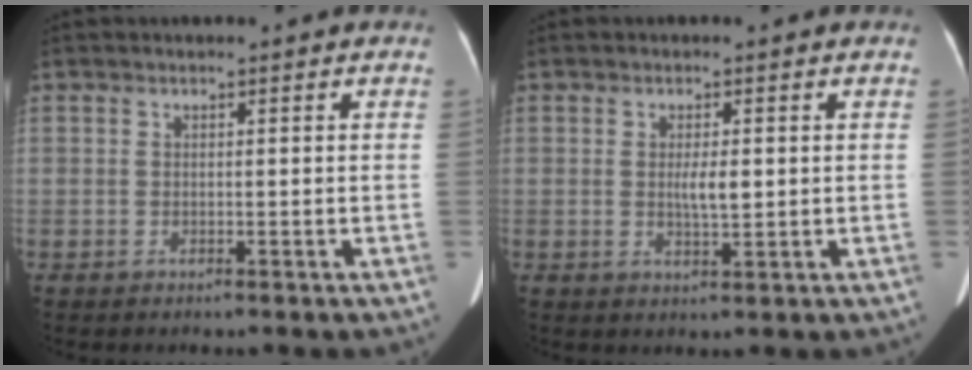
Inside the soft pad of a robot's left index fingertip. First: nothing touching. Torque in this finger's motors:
{"motor_torque": [0.67, 0.20, 0.29, 0.02]}